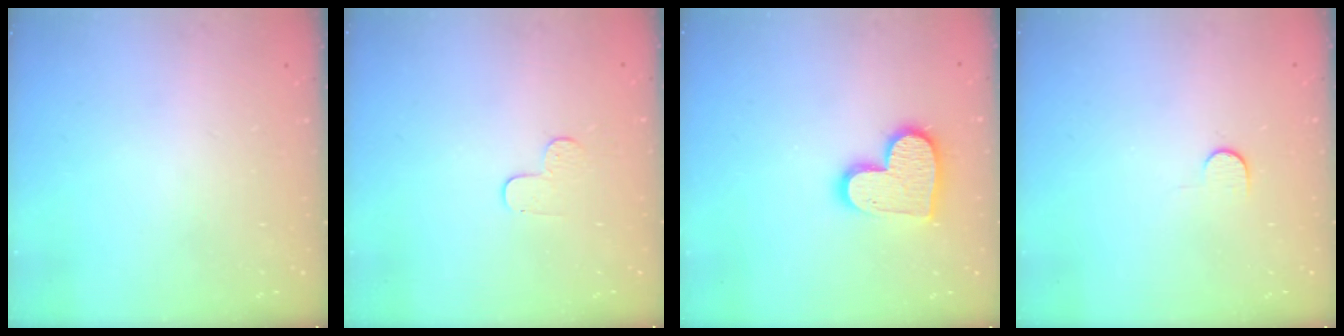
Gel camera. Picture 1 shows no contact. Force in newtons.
{"total": 4.7, "press": 4.7, "slide": 0.5}
{"total": 13.0, "press": 13.0, "slide": 1.1}
{"total": 5.4, "press": 5.4, "slide": 0.6}